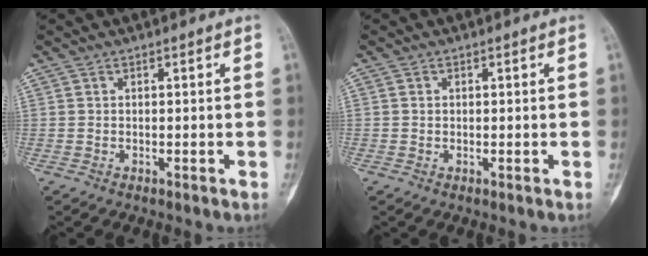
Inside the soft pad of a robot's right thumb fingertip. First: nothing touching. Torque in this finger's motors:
{"motor_torque": [-0.38, 0.24, 0.21, -0.10, -0.06]}